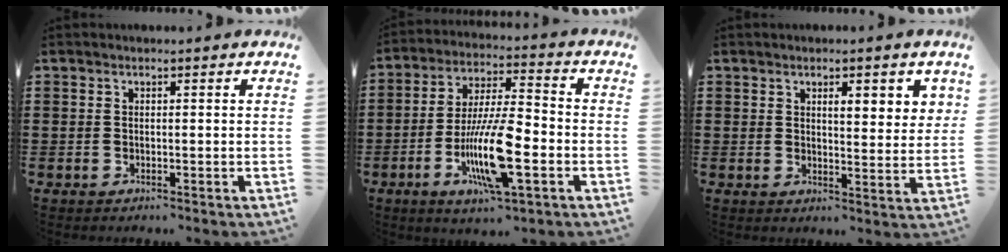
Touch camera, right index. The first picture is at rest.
{"total": 13.9, "force": [-4.5, 3.8, 12.6], "torque": [-0.254, -0.007, -0.083]}
{"total": 3.6, "force": [1.7, 1.2, 2.9], "torque": [-0.045, 0.001, 0.024]}